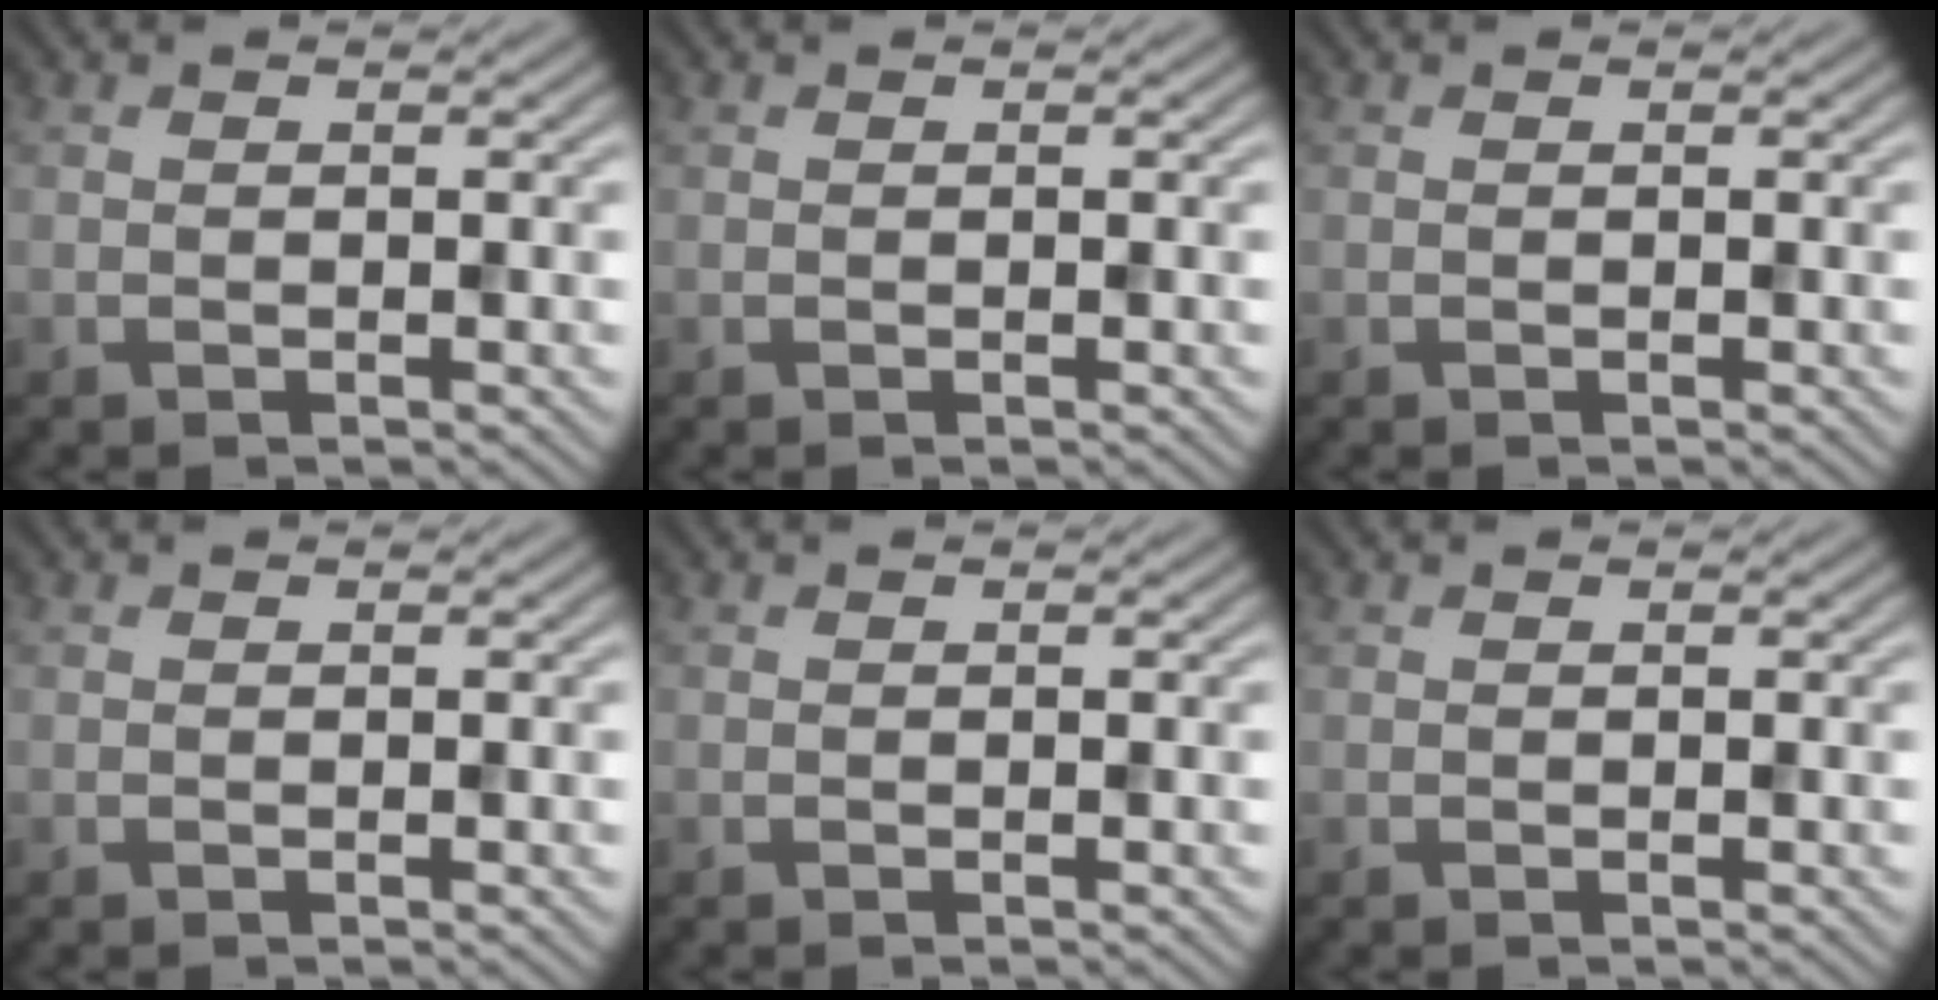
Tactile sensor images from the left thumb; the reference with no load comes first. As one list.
[{"total": 0.0}, {"total": 0.0}, {"total": 0.0}, {"total": 0.0}, {"total": 0.0}]